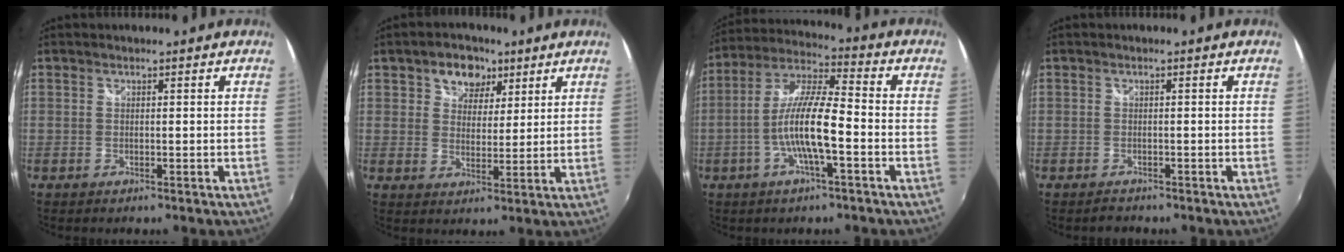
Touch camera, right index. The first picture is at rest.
{"total": 7.0, "force": [3.8, 5.2, 2.8], "torque": [-0.041, 0.014, 0.059]}
{"total": 11.6, "force": [-3.5, 1.7, 10.9], "torque": [-0.220, 0.006, -0.068]}
{"total": 1.4, "force": [-1.2, 0.7, 0.1], "torque": [-0.005, -0.001, -0.018]}